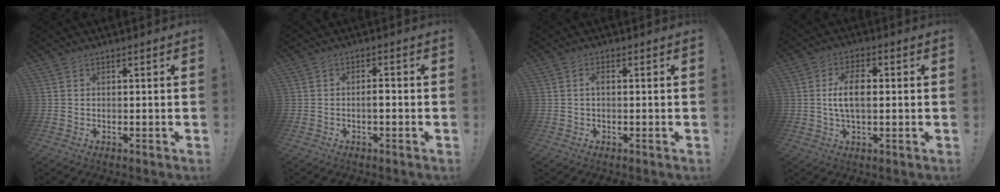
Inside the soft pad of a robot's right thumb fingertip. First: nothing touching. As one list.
[{"total": 2.5, "force": [-0.8, 0.7, 2.2], "torque": [-0.047, 0.009, -0.014]}, {"total": 1.6, "force": [-0.1, 0.5, 1.6], "torque": [-0.037, 0.007, -0.002]}, {"total": 8.6, "force": [0.4, 4.3, 7.4], "torque": [-0.132, 0.002, 0.004]}]